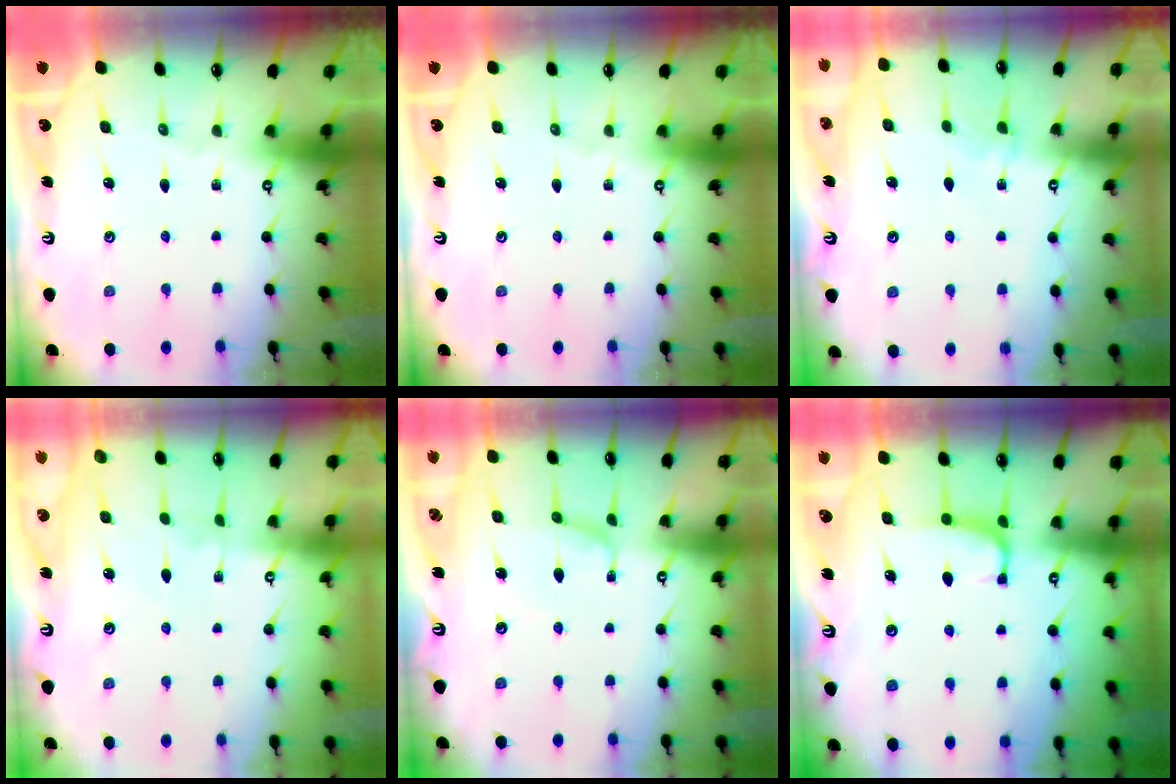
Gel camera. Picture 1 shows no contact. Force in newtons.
{"total": 0.0}
{"total": 2.6, "press": 2.6, "slide": 0.3}
{"total": 3.5, "press": 3.5, "slide": 0.1}
{"total": 1.5, "press": 1.3, "slide": 0.5}
{"total": 0.6, "press": 0.1, "slide": 0.6}